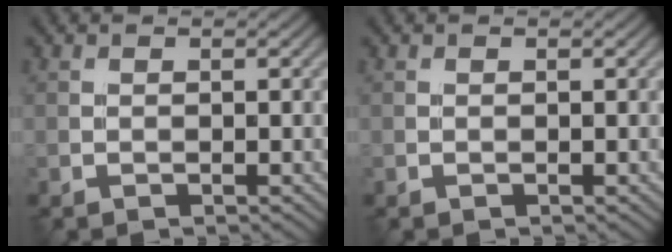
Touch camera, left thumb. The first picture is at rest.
{"total": 0.0}